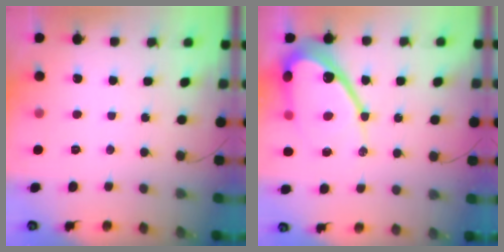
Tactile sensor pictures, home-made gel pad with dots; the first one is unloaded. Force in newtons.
{"total": 17.4, "press": 17.3, "slide": 1.4}